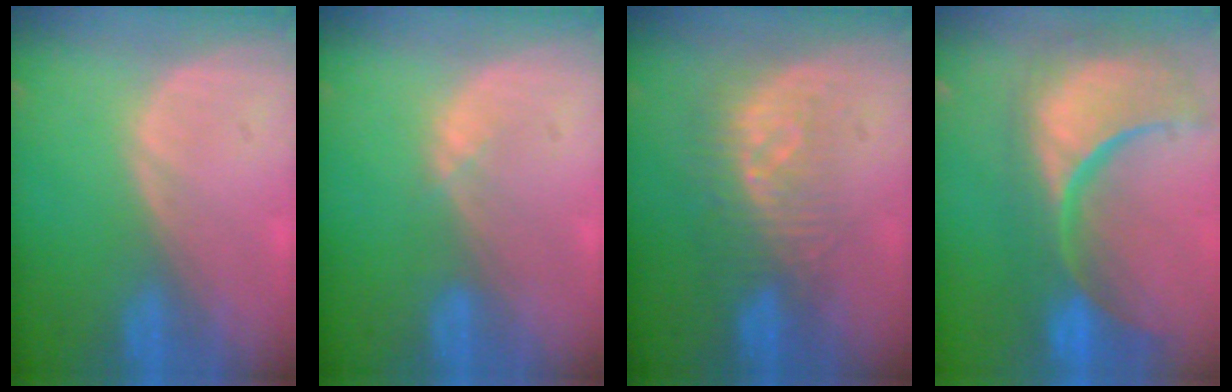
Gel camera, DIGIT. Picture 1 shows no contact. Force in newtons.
{"total": 0.9, "press": 0.9, "slide": 0.3}
{"total": 8.3, "press": 7.3, "slide": 3.9}
{"total": 15.5, "press": 12.2, "slide": 9.6}